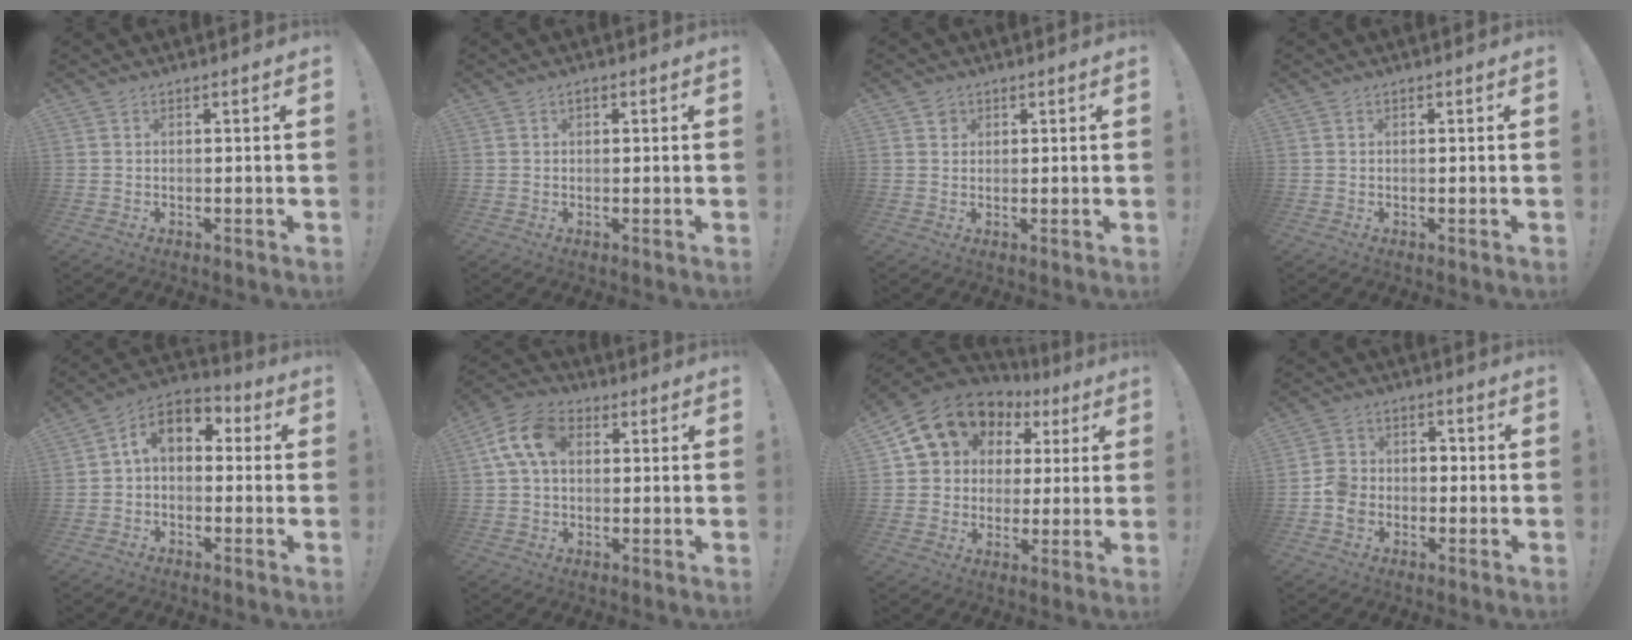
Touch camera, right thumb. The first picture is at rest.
{"total": 0.9, "force": [0.3, 0.6, 0.5], "torque": [-0.011, 0.003, 0.005]}
{"total": 2.2, "force": [1.2, 1.9, 0.4], "torque": [0.006, -0.004, 0.019]}
{"total": 0.0}
{"total": 8.9, "force": [2.1, 5.7, 6.5], "torque": [-0.112, 0.010, 0.047]}
{"total": 11.7, "force": [2.6, 7.7, 8.4], "torque": [-0.160, 0.017, 0.052]}
{"total": 13.5, "force": [6.4, 10.7, 5.0], "torque": [-0.079, -0.034, 0.131]}
{"total": 7.9, "force": [-3.8, 6.3, 2.8], "torque": [-0.042, 0.038, -0.070]}